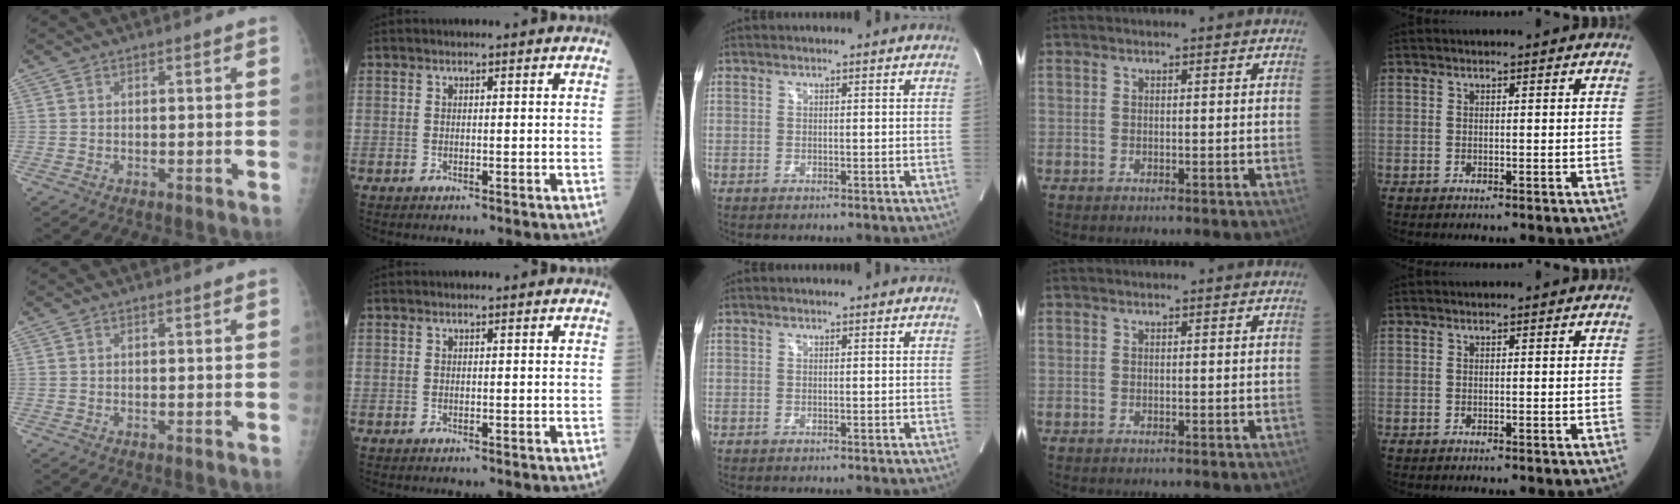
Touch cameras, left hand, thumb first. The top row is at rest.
{}